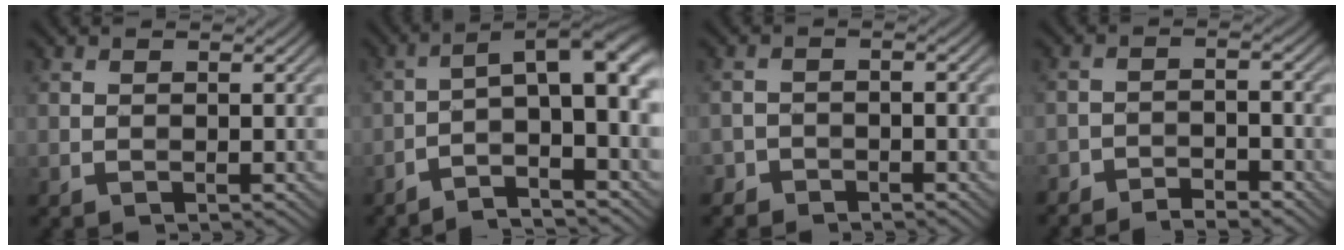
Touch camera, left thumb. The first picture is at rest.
{"total": 9.4, "force": [-3.3, 2.1, 8.5], "torque": [-0.110, 0.018, -0.057]}
{"total": 2.0, "force": [-1.6, 1.1, 0.1], "torque": [0.003, 0.004, -0.036]}
{"total": 4.1, "force": [-3.7, 0.7, 1.6], "torque": [-0.029, 0.002, -0.070]}